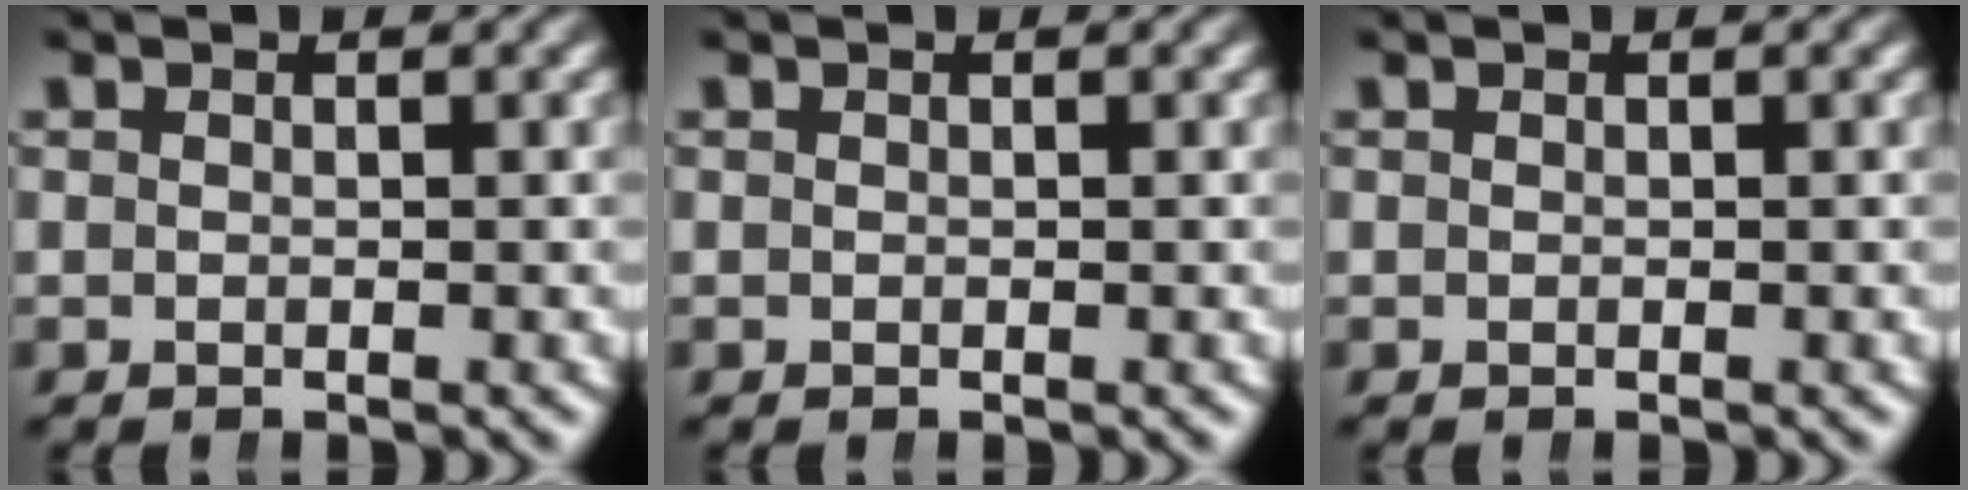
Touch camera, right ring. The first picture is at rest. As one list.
[{"total": 0.0}, {"total": 0.0}]